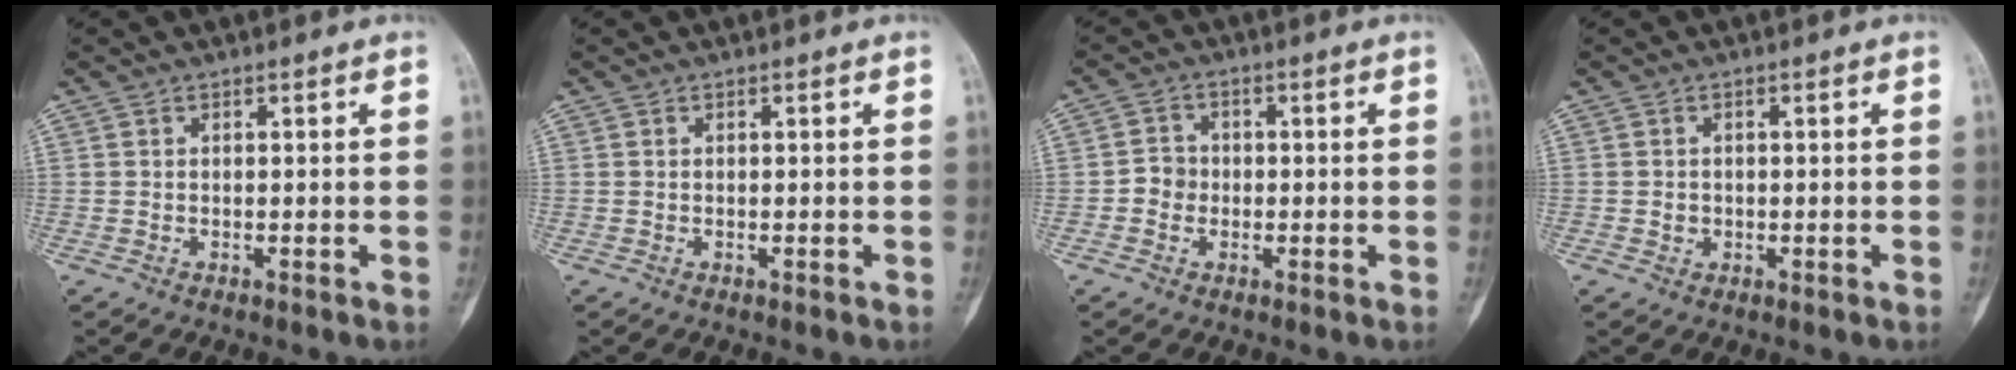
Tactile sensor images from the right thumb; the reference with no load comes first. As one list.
[{"total": 0.0}, {"total": 3.3, "force": [-0.7, 3.0, 1.0], "torque": [0.003, 0.009, -0.021]}, {"total": 1.1, "force": [-0.1, 1.0, 0.3], "torque": [0.003, 0.004, -0.001]}]